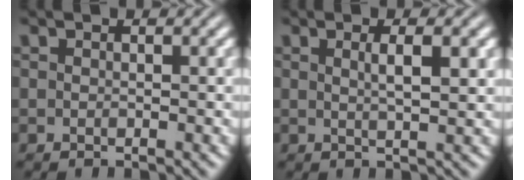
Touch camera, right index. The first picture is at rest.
{"total": 2.2, "force": [0.7, -1.1, 1.9], "torque": [-0.020, -0.002, 0.017]}